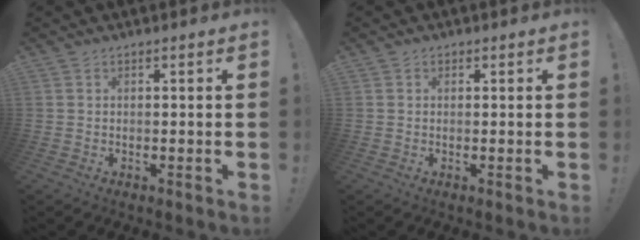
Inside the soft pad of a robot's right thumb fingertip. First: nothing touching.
{"total": 0.7, "force": [0.2, 0.6, 0.0], "torque": [0.009, -0.001, 0.002]}